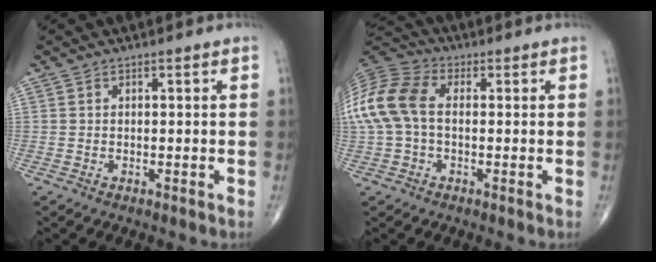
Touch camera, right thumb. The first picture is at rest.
{"total": 13.9, "force": [0.6, 8.9, 10.6], "torque": [-0.248, 0.030, 0.004]}